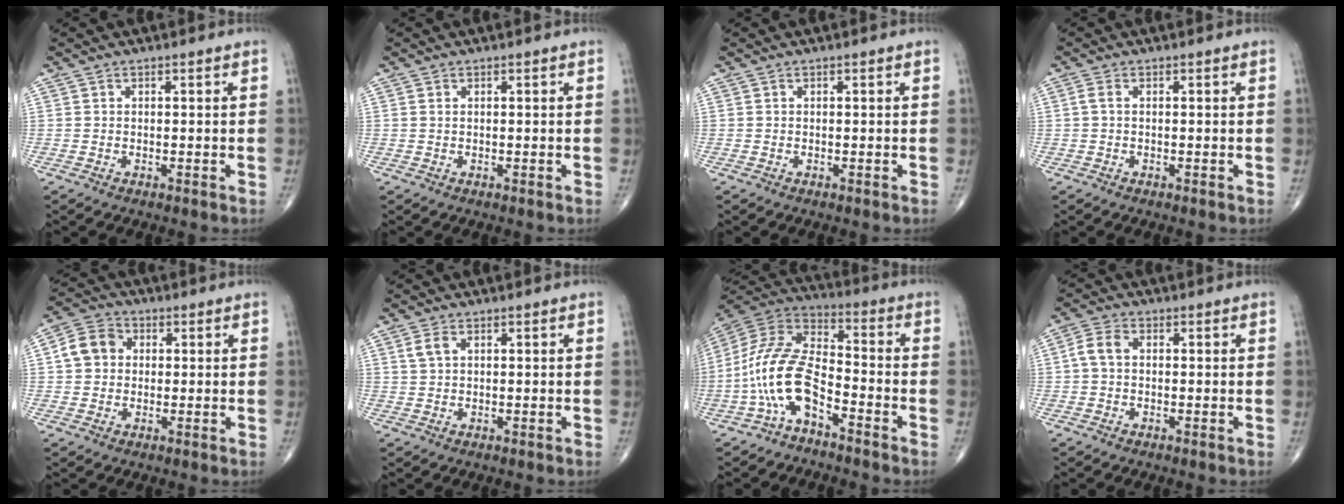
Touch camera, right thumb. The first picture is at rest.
{"total": 0.0}
{"total": 0.0}
{"total": 1.2, "force": [0.1, 0.6, 1.1], "torque": [-0.025, 0.001, -0.001]}
{"total": 6.9, "force": [0.9, 5.8, 3.5], "torque": [-0.055, 0.014, 0.006]}
{"total": 2.4, "force": [1.0, 1.4, 1.8], "torque": [-0.041, 0.008, 0.022]}
{"total": 13.8, "force": [-5.8, 6.6, 10.7], "torque": [-0.215, 0.066, -0.119]}
{"total": 3.8, "force": [0.2, 2.5, 2.9], "torque": [-0.059, 0.011, -0.003]}